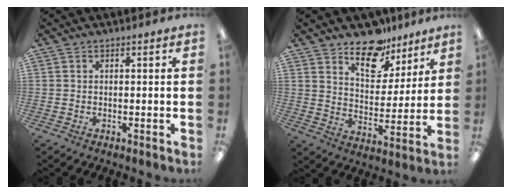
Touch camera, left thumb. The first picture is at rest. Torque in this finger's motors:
{"motor_torque": [1.55, 1.04, 0.96, -1.07, 0.03]}